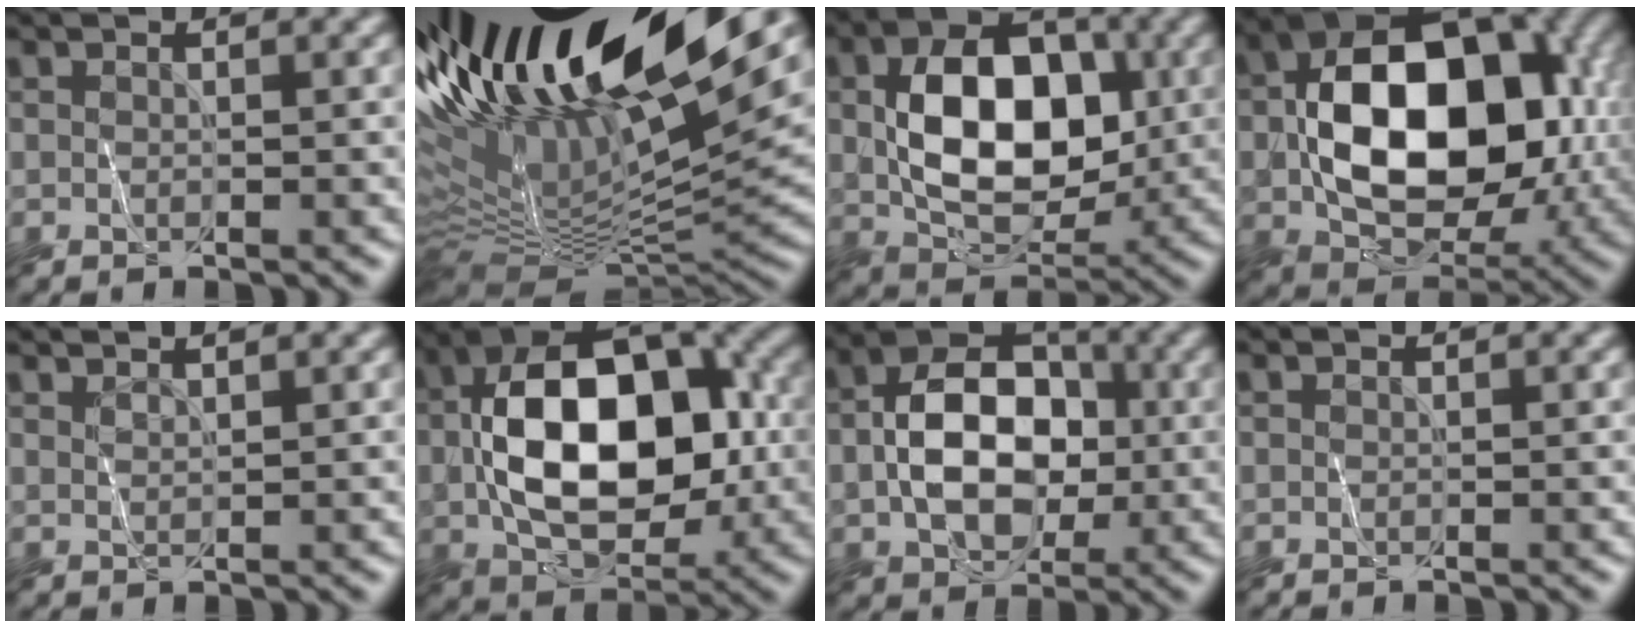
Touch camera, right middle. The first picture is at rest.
{"total": 17.6, "force": [7.8, 4.3, 15.1], "torque": [-0.260, 0.013, 0.144]}
{"total": 8.8, "force": [0.4, 5.9, 6.6], "torque": [-0.112, 0.001, 0.007]}
{"total": 13.5, "force": [-0.3, 8.9, 10.1], "torque": [-0.146, 0.013, -0.010]}
{"total": 1.6, "force": [1.4, -0.6, -0.3], "torque": [0.003, 0.004, 0.030]}
{"total": 12.4, "force": [-0.5, 7.6, 9.8], "torque": [-0.149, 0.011, -0.015]}
{"total": 8.4, "force": [-0.7, 5.7, 6.2], "torque": [-0.105, 0.015, -0.021]}
{"total": 0.0}